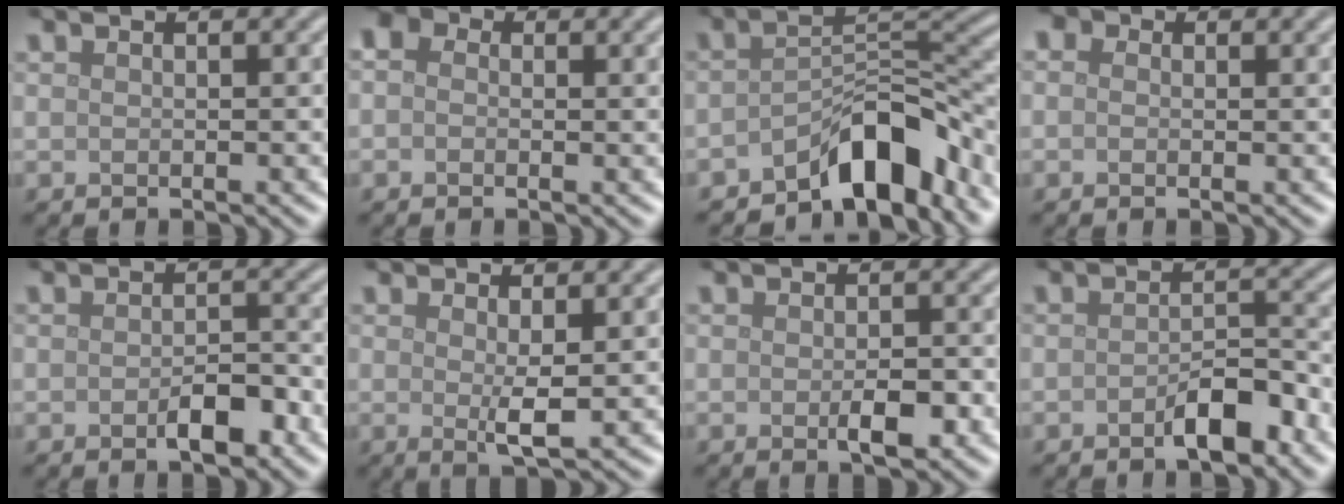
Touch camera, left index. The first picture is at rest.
{"total": 3.2, "force": [0.8, 2.4, 2.0], "torque": [-0.028, 0.012, -0.017]}
{"total": 6.8, "force": [-4.8, 2.5, 4.1], "torque": [-0.043, 0.011, -0.086]}
{"total": 2.5, "force": [0.9, 1.8, 1.5], "torque": [-0.010, 0.008, -0.017]}
{"total": 2.8, "force": [-1.3, 1.2, 2.2], "torque": [-0.031, 0.001, -0.020]}
{"total": 2.1, "force": [0.3, 0.3, 2.1], "torque": [-0.040, -0.009, 0.007]}
{"total": 2.4, "force": [-0.8, 0.9, 2.1], "torque": [-0.030, -0.003, -0.010]}
{"total": 3.4, "force": [-2.0, 1.2, 2.5], "torque": [-0.033, 0.009, -0.034]}